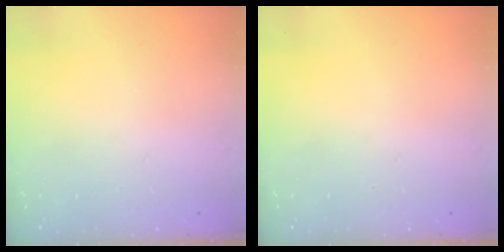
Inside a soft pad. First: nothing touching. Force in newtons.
{"total": 0.0}